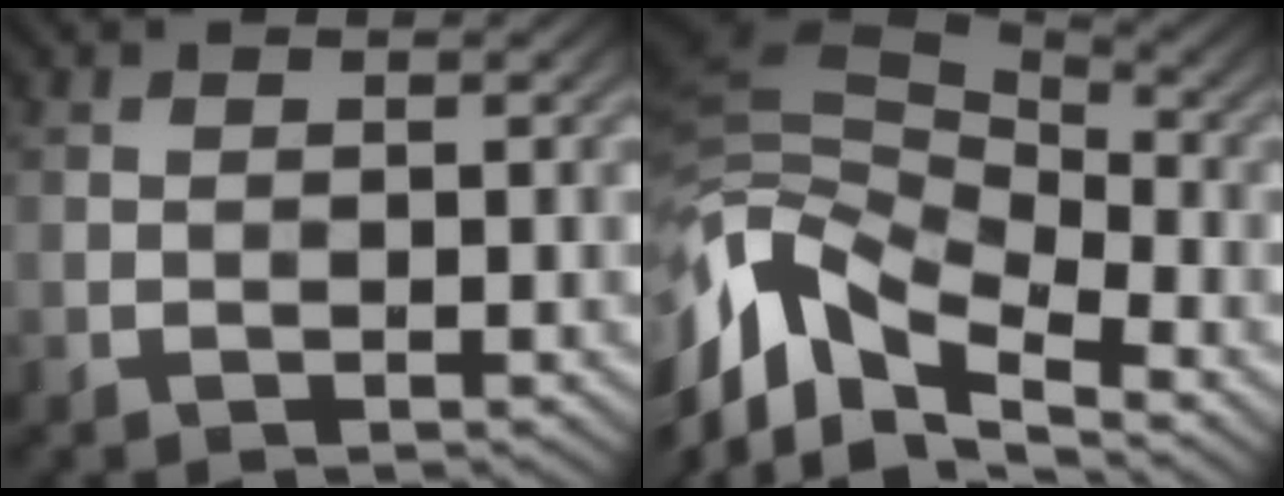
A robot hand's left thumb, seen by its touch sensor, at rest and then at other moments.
{"total": 12.3, "force": [-5.6, 6.5, 8.8], "torque": [-0.199, -0.007, -0.114]}